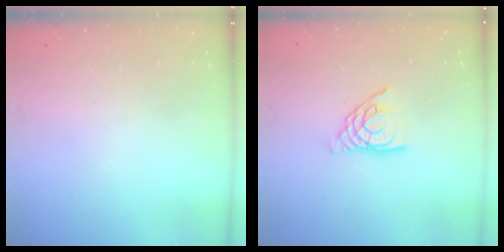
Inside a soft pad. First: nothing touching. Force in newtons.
{"total": 9.8, "press": 9.8, "slide": 0.9}